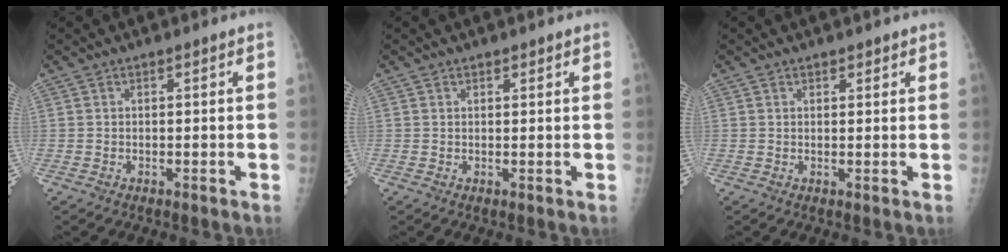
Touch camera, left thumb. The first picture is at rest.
{"total": 1.0, "force": [0.7, 0.6, 0.2], "torque": [0.007, -0.005, 0.008]}
{"total": 1.4, "force": [1.0, 0.9, 0.4], "torque": [0.010, -0.006, 0.010]}